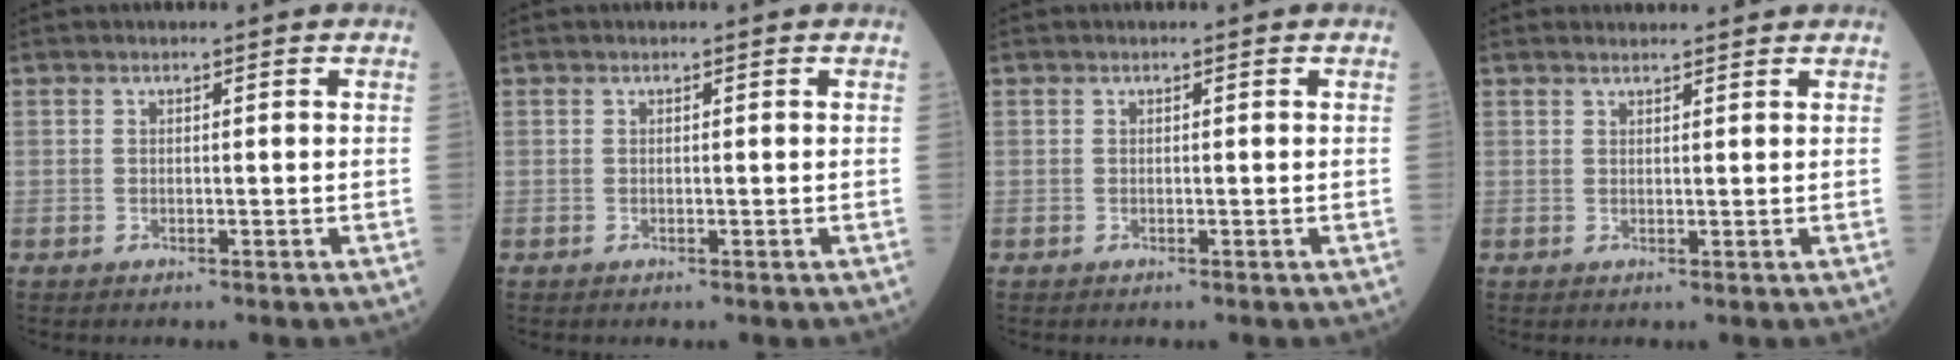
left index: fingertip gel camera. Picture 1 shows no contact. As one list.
[{"total": 0.0}, {"total": 0.0}, {"total": 2.3, "force": [2.2, 0.5, 0.6], "torque": [-0.012, 0.018, 0.036]}]